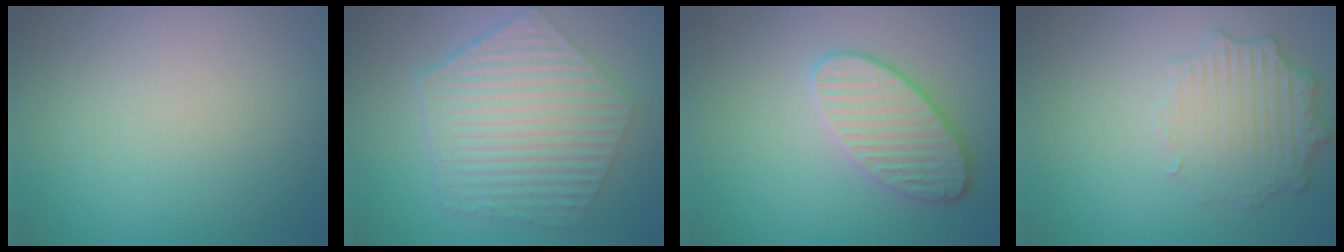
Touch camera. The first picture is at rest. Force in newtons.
{"total": 6.9, "press": 5.0, "slide": 4.7}
{"total": 3.5, "press": 3.4, "slide": 1.1}
{"total": 2.9, "press": 2.4, "slide": 1.6}